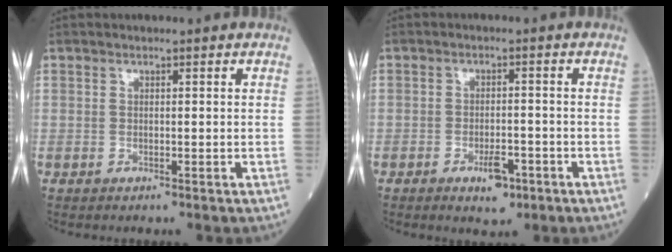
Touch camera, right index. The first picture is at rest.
{"total": 3.9, "force": [-2.1, 1.6, 2.8], "torque": [-0.044, 0.002, -0.025]}